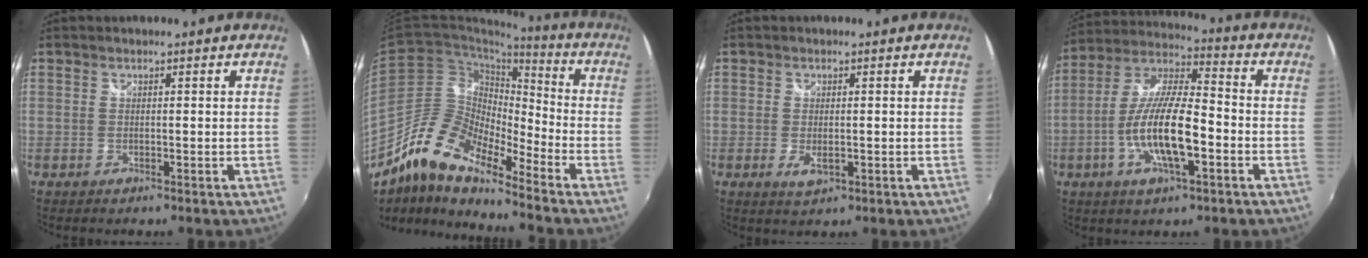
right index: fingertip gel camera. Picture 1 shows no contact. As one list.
[{"total": 14.3, "force": [-10.8, 3.9, 8.5], "torque": [-0.144, 0.004, -0.218]}, {"total": 3.0, "force": [-0.8, 1.4, 2.5], "torque": [-0.047, -0.008, -0.010]}, {"total": 14.8, "force": [-4.5, 4.1, 13.5], "torque": [-0.269, -0.005, -0.086]}]